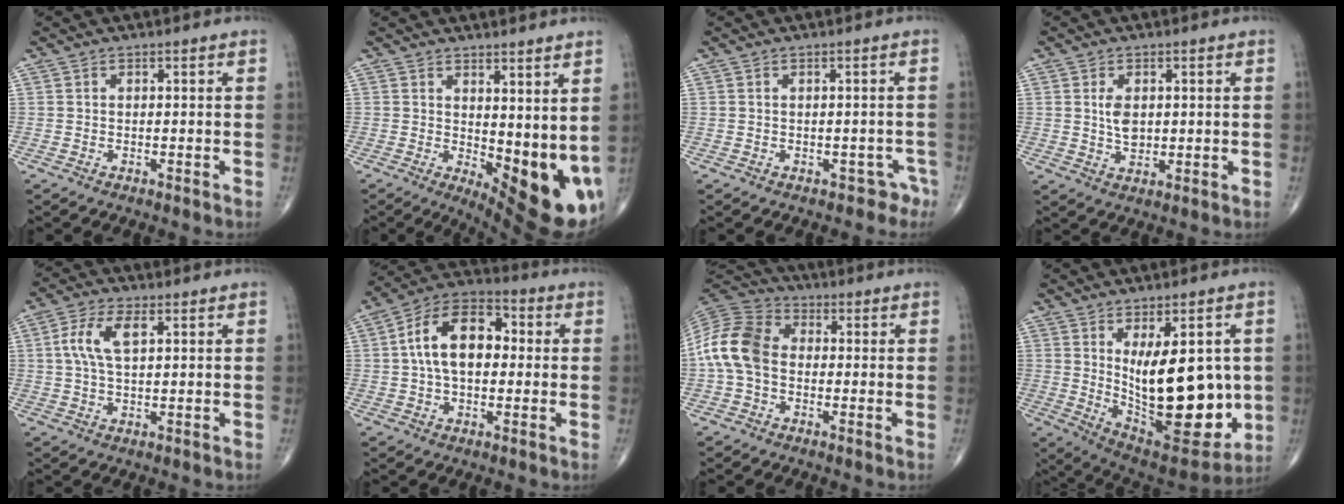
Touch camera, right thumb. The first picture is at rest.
{"total": 13.2, "force": [1.8, 5.2, 12.0], "torque": [-0.157, -0.041, 0.045]}
{"total": 2.2, "force": [-1.1, 1.7, 0.7], "torque": [0.005, 0.017, -0.012]}
{"total": 4.5, "force": [0.9, 2.7, 3.4], "torque": [-0.052, -0.009, 0.020]}
{"total": 6.9, "force": [1.8, 3.2, 5.9], "torque": [-0.134, 0.011, 0.036]}
{"total": 14.0, "force": [1.3, 8.5, 11.1], "torque": [-0.176, 0.033, 0.010]}
{"total": 11.6, "force": [-0.8, 8.4, 8.0], "torque": [-0.160, 0.032, -0.028]}
{"total": 22.3, "force": [0.6, 10.0, 20.0], "torque": [-0.268, -0.041, 0.037]}